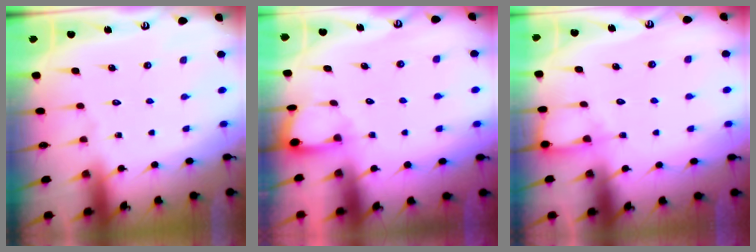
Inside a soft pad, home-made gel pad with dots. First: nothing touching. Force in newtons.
{"total": 2.8, "press": 2.8, "slide": 0.1}
{"total": 6.0, "press": 6.0, "slide": 0.5}